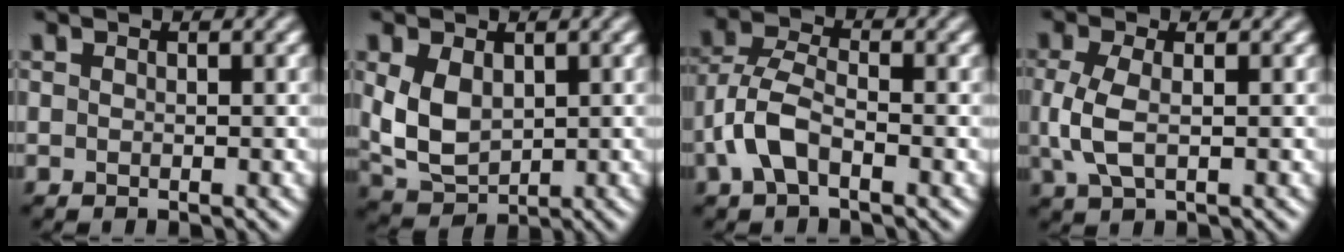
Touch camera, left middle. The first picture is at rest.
{"total": 4.8, "force": [0.7, 3.2, 3.5], "torque": [-0.080, -0.002, 0.021]}
{"total": 4.6, "force": [-1.7, 2.4, 3.6], "torque": [-0.085, 0.008, -0.043]}
{"total": 3.6, "force": [0.0, 1.7, 3.1], "torque": [-0.079, -0.001, 0.000]}